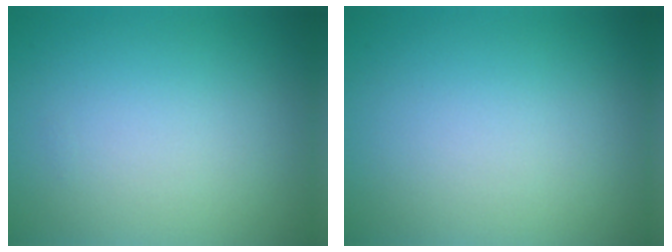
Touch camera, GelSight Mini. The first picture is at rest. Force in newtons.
{"total": 0.0}